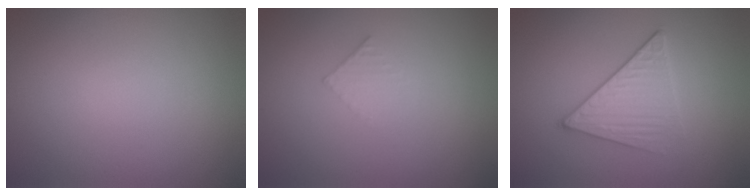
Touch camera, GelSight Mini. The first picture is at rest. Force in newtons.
{"total": 1.1, "press": 1.1, "slide": 0.0}
{"total": 3.4, "press": 3.0, "slide": 1.4}